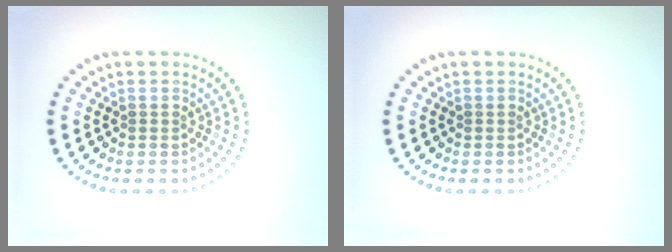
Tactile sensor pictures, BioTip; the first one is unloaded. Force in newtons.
{"total": 0.0}